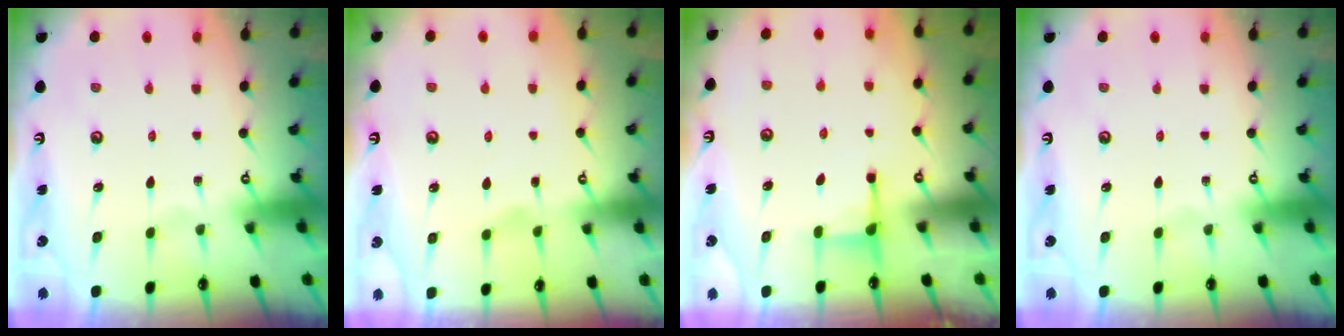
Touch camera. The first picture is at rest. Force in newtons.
{"total": 2.1, "press": 2.1, "slide": 0.3}
{"total": 2.8, "press": 2.8, "slide": 0.6}
{"total": 0.0}